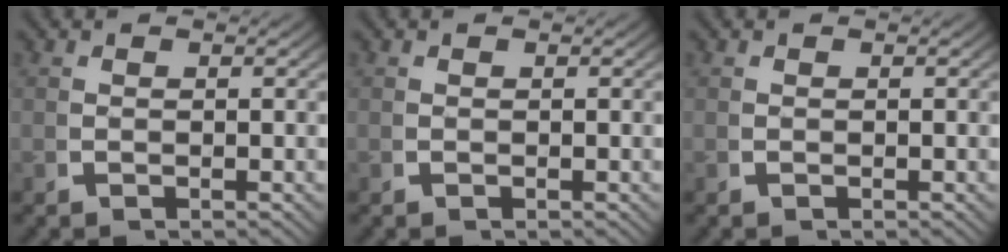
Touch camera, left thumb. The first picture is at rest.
{"total": 0.0}
{"total": 0.0}